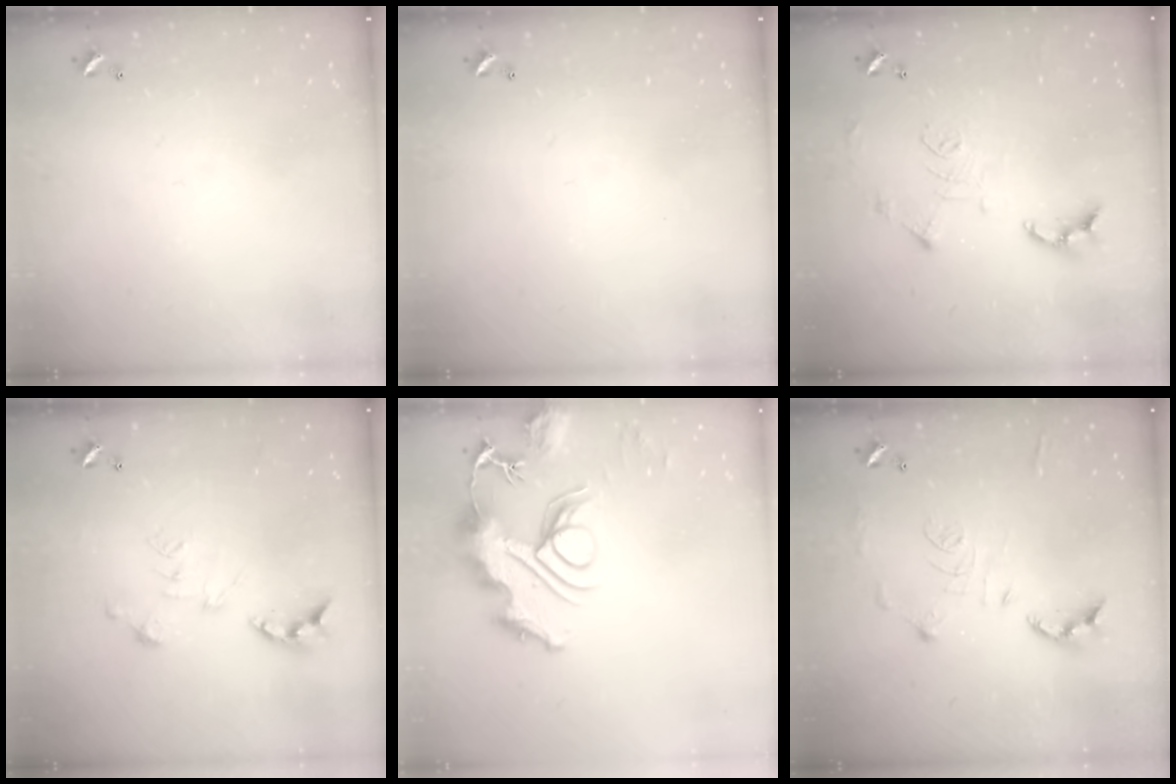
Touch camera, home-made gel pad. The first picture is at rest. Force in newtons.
{"total": 0.0}
{"total": 12.0, "press": 11.9, "slide": 1.3}
{"total": 0.8, "press": 0.8, "slide": 0.3}
{"total": 13.9, "press": 13.8, "slide": 1.5}
{"total": 10.7, "press": 10.6, "slide": 0.5}